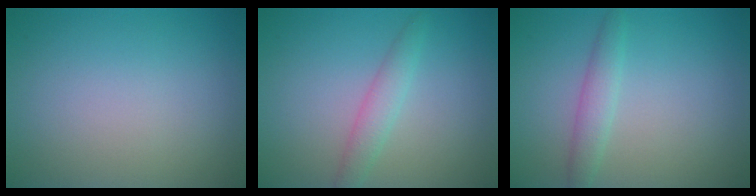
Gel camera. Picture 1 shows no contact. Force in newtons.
{"total": 2.1, "press": 2.1, "slide": 0.1}
{"total": 2.1, "press": 2.1, "slide": 0.1}